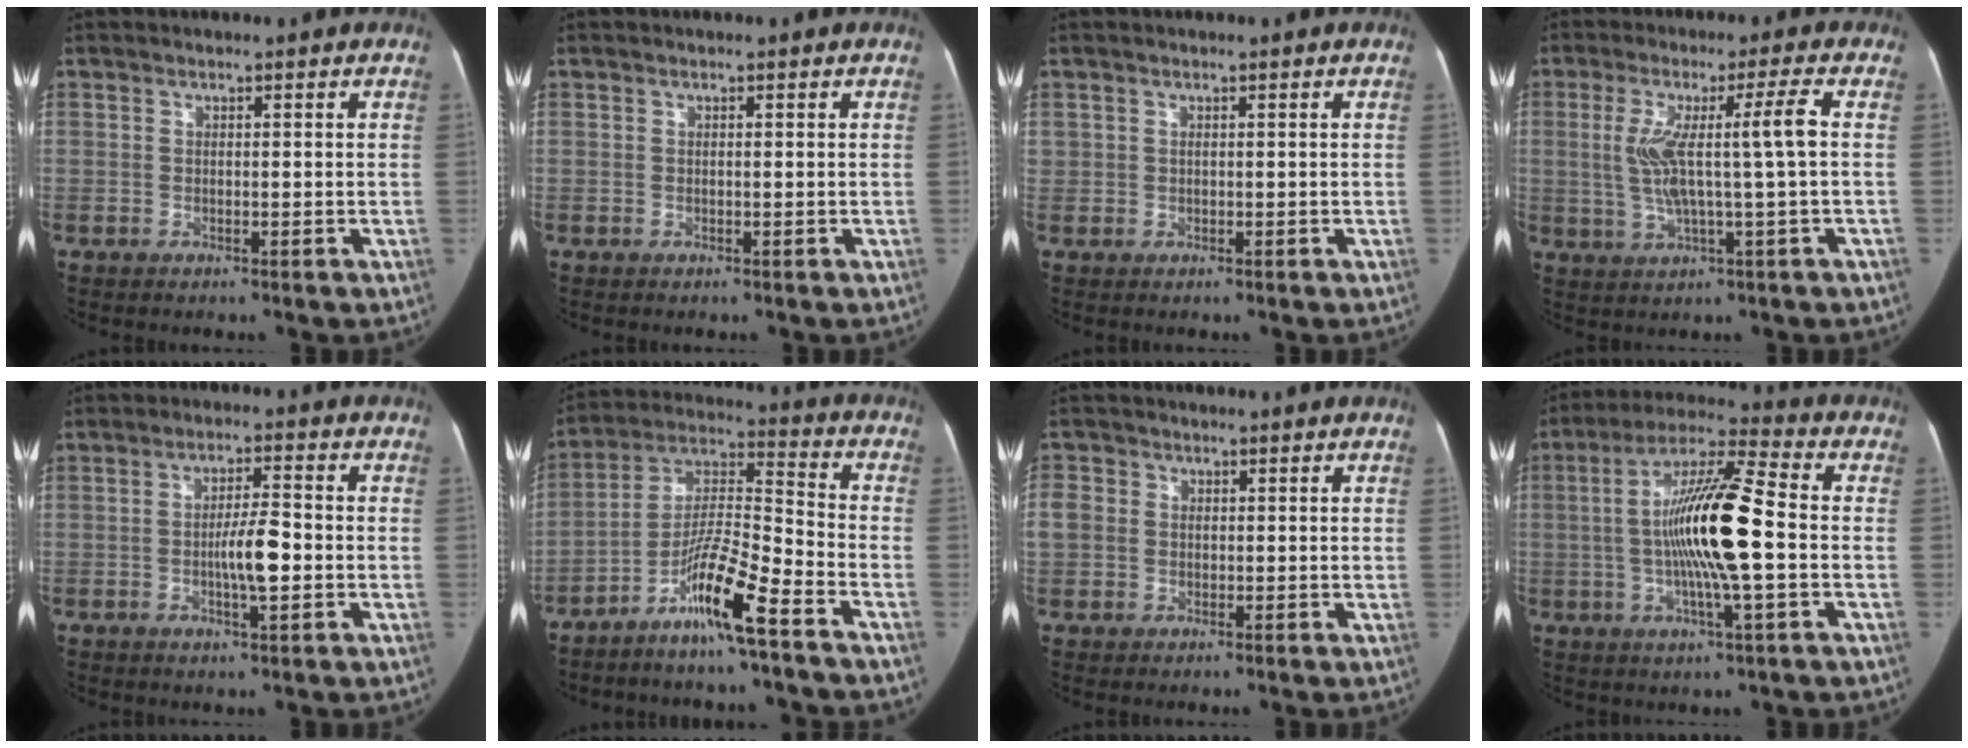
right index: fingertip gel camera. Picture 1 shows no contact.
{"total": 0.0}
{"total": 0.6, "force": [0.2, 0.5, 0.2], "torque": [0.001, 0.008, 0.004]}
{"total": 8.7, "force": [0.6, -0.8, 8.7], "torque": [-0.165, 0.007, 0.017]}
{"total": 5.6, "force": [-1.2, 0.9, 5.4], "torque": [-0.101, 0.002, -0.019]}
{"total": 11.8, "force": [-7.5, -0.1, 9.1], "torque": [-0.175, -0.004, -0.143]}
{"total": 4.3, "force": [0.3, 3.9, 1.8], "torque": [-0.051, 0.019, 0.008]}
{"total": 14.6, "force": [-1.2, 1.1, 14.5], "torque": [-0.271, 0.009, -0.026]}